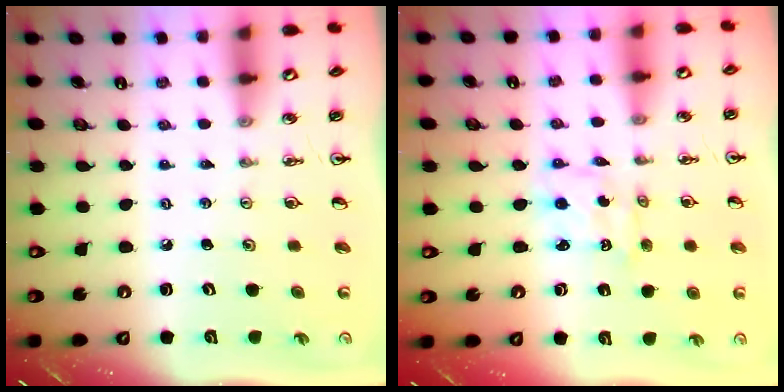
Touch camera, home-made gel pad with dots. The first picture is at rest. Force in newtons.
{"total": 1.4, "press": 1.4, "slide": 0.2}